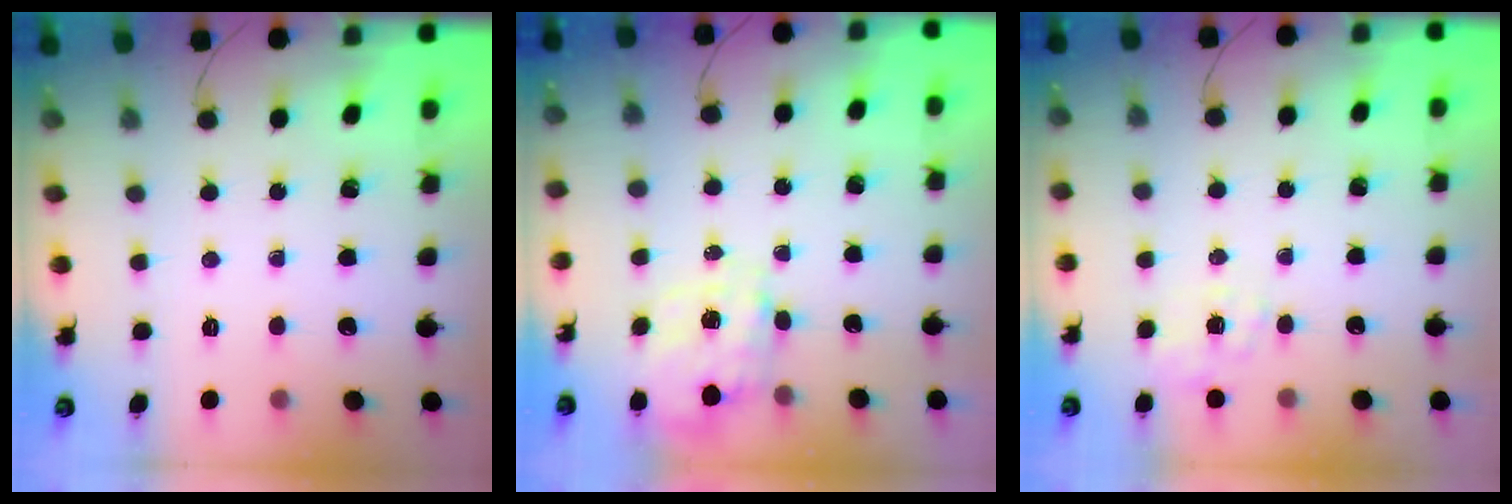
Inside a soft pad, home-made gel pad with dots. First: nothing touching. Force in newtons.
{"total": 3.6, "press": 3.5, "slide": 0.9}
{"total": 2.5, "press": 1.9, "slide": 1.6}